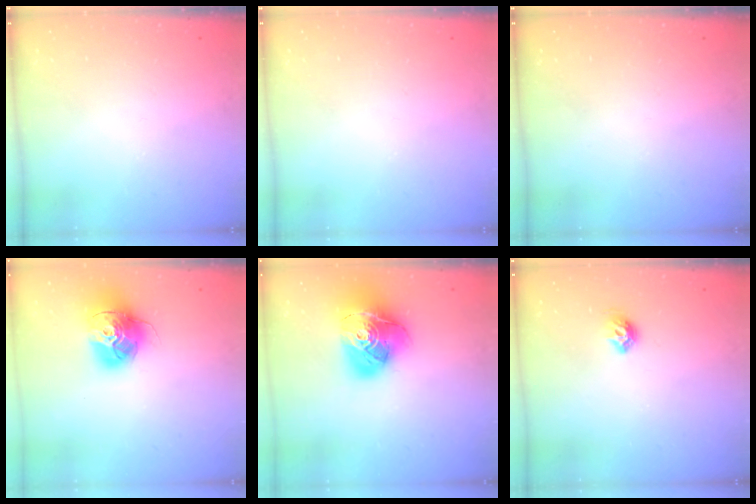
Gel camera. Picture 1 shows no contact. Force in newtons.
{"total": 0.0}
{"total": 0.0}
{"total": 17.2, "press": 17.1, "slide": 2.0}
{"total": 18.9, "press": 18.8, "slide": 2.1}
{"total": 6.6, "press": 6.6, "slide": 0.9}